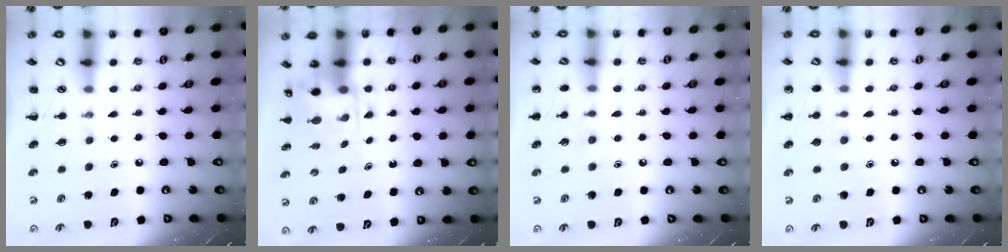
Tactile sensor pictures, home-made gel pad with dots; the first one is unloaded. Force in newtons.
{"total": 4.6, "press": 4.6, "slide": 0.5}
{"total": 6.0, "press": 5.7, "slide": 1.9}
{"total": 4.9, "press": 4.7, "slide": 1.5}